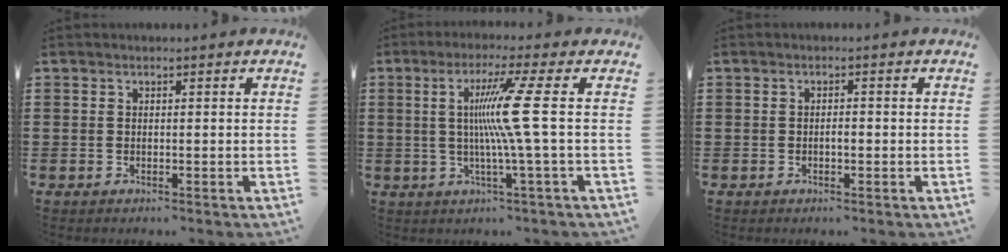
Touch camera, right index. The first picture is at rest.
{"total": 9.4, "force": [0.7, -1.6, 9.3], "torque": [-0.197, -0.014, -0.009]}
{"total": 1.2, "force": [-0.4, 0.4, 1.0], "torque": [-0.021, -0.002, -0.007]}